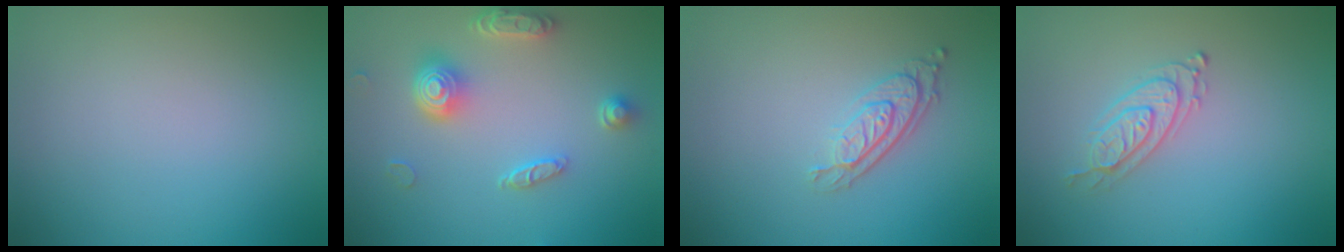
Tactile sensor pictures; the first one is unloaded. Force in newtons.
{"total": 4.5, "press": 3.6, "slide": 2.7}
{"total": 3.0, "press": 2.2, "slide": 2.0}
{"total": 2.2, "press": 2.1, "slide": 0.6}